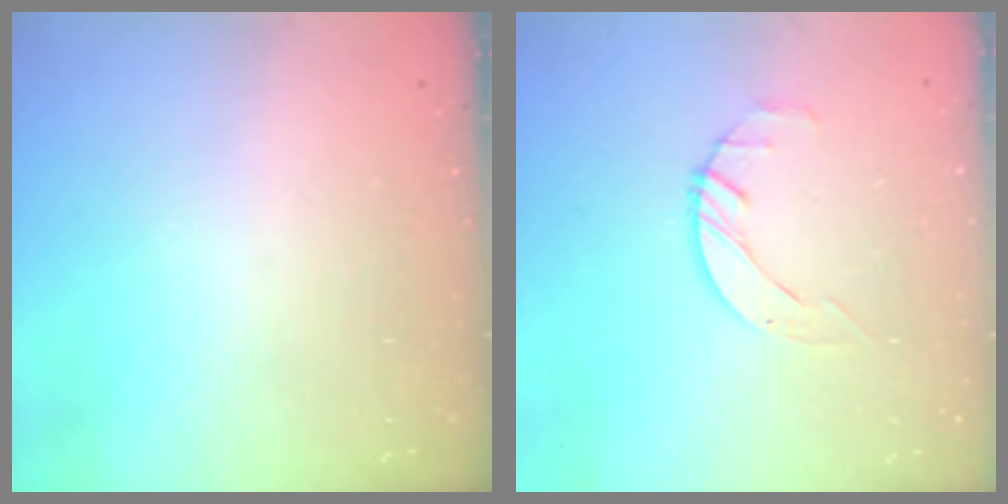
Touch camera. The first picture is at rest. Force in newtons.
{"total": 2.1, "press": 2.0, "slide": 0.3}